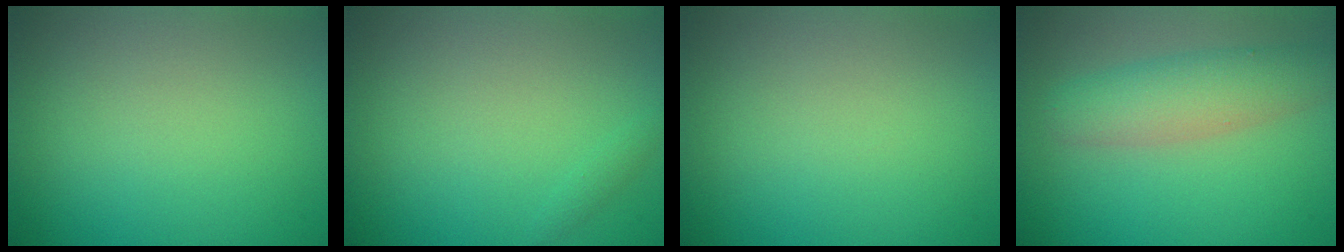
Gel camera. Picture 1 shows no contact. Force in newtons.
{"total": 0.6, "press": 0.6, "slide": 0.0}
{"total": 0.0}
{"total": 4.5, "press": 4.5, "slide": 0.2}